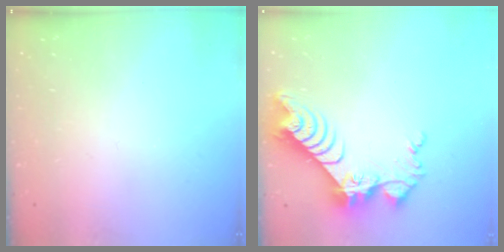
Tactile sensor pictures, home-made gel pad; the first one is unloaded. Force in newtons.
{"total": 11.3, "press": 11.2, "slide": 0.8}